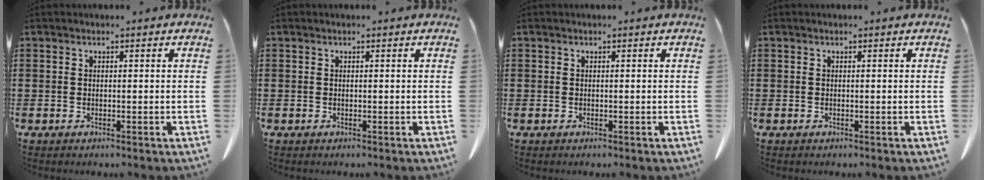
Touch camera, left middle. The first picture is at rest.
{"total": 0.0}
{"total": 0.0}
{"total": 0.0}